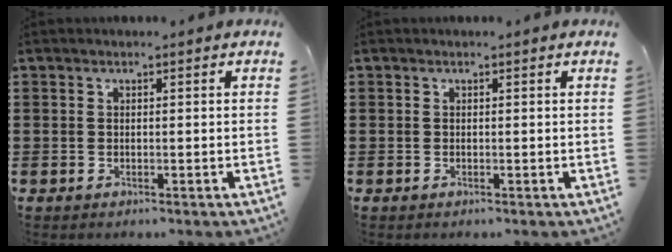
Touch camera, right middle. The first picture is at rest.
{"total": 0.0}